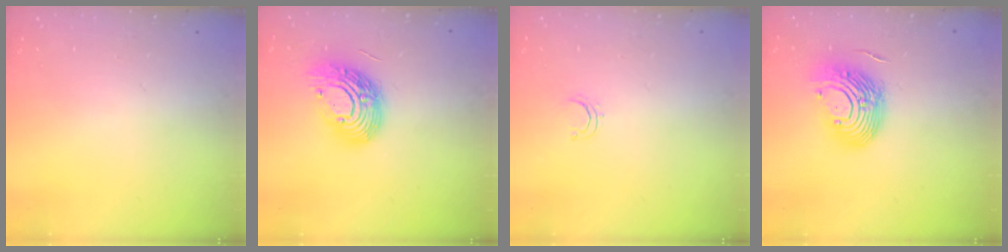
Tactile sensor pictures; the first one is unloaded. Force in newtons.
{"total": 16.1, "press": 16.0, "slide": 1.3}
{"total": 2.8, "press": 2.8, "slide": 0.2}
{"total": 12.7, "press": 12.3, "slide": 2.9}